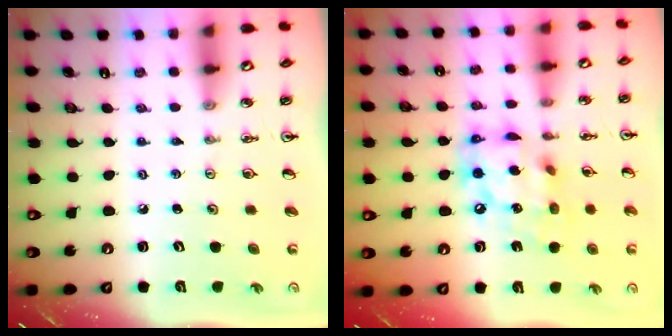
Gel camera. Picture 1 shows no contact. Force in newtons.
{"total": 14.7, "press": 14.6, "slide": 1.2}